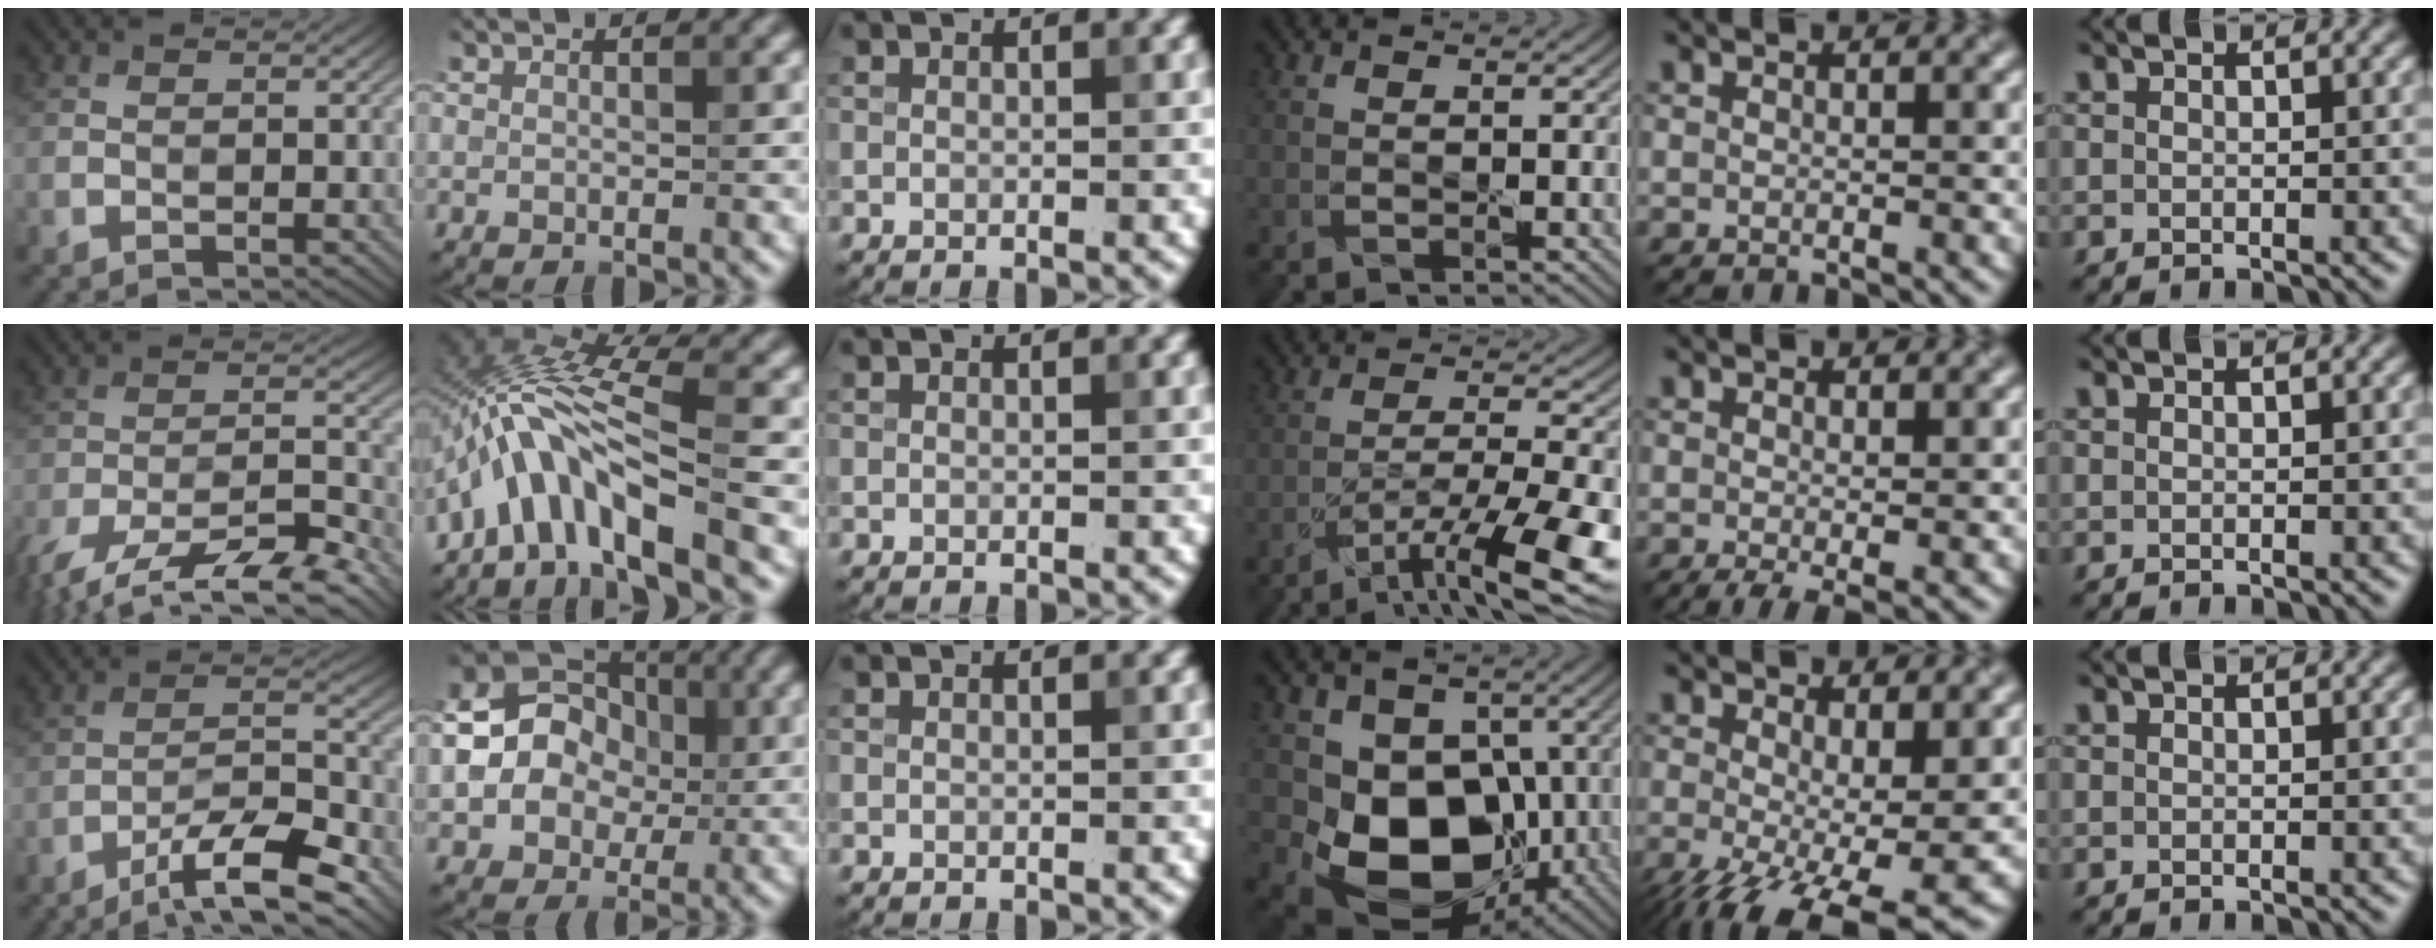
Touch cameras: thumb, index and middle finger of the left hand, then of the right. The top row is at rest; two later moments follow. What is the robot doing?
{"motion": "peel", "object": "postage stamp"}